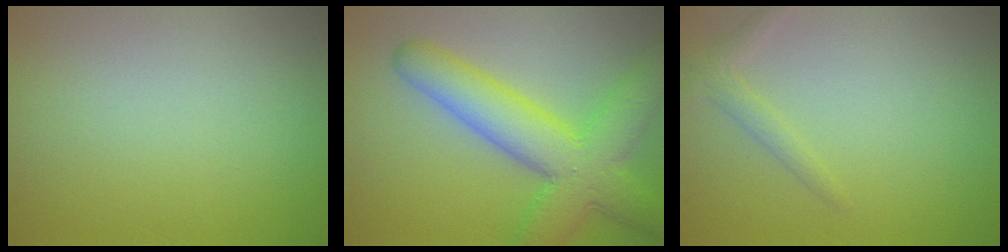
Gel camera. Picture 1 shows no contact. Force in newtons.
{"total": 7.8, "press": 7.8, "slide": 0.3}
{"total": 1.5, "press": 1.5, "slide": 0.1}